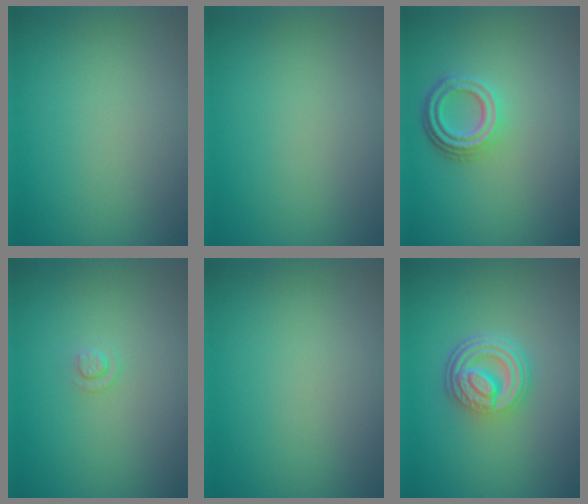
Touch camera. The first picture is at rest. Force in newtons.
{"total": 0.0}
{"total": 3.6, "press": 2.8, "slide": 2.2}
{"total": 0.8, "press": 0.5, "slide": 0.7}
{"total": 0.0}
{"total": 4.6, "press": 3.3, "slide": 3.2}